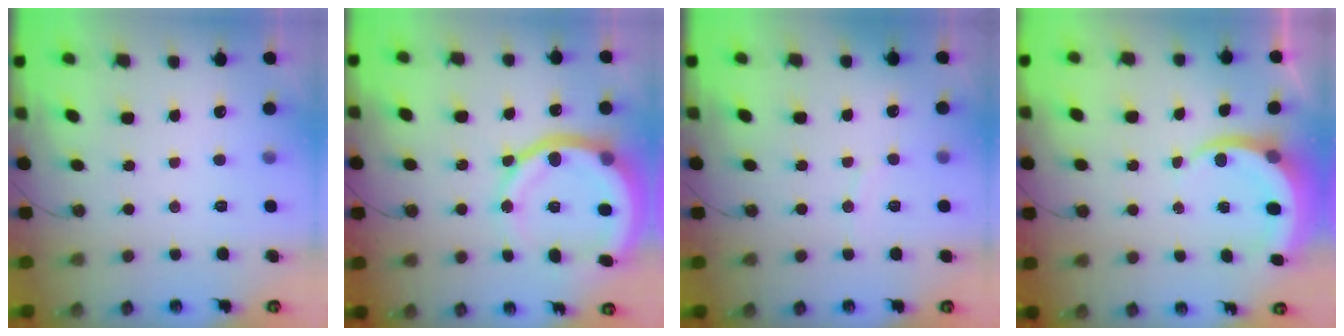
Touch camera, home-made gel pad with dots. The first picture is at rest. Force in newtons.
{"total": 17.2, "press": 17.1, "slide": 1.9}
{"total": 4.1, "press": 4.1, "slide": 0.5}
{"total": 5.4, "press": 5.4, "slide": 0.3}